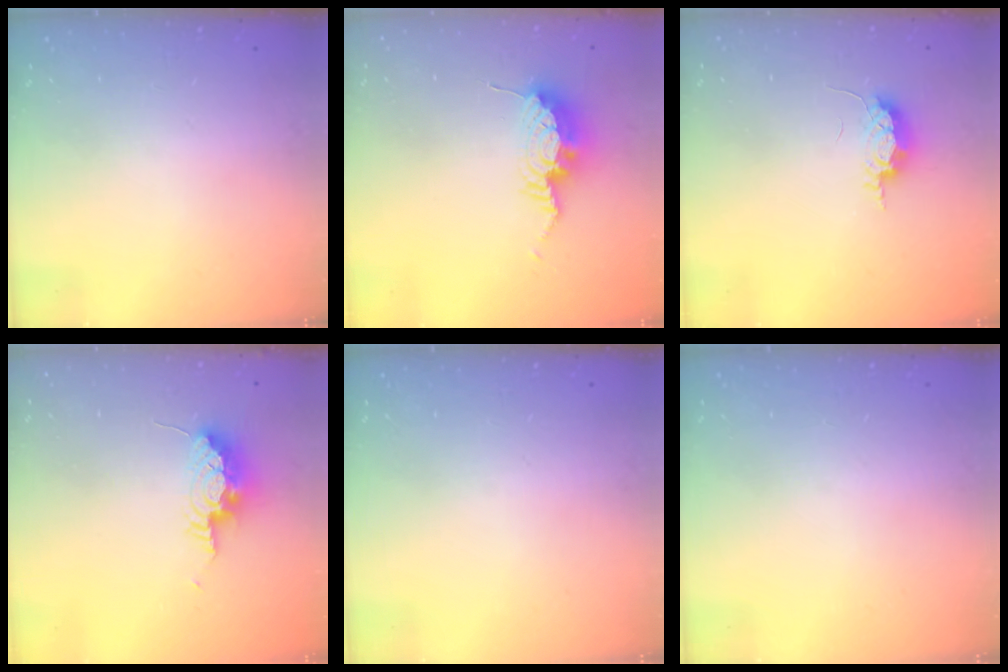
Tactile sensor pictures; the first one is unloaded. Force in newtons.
{"total": 10.4, "press": 10.4, "slide": 0.5}
{"total": 5.9, "press": 5.5, "slide": 2.2}
{"total": 9.4, "press": 8.8, "slide": 3.4}
{"total": 0.0}
{"total": 0.0}